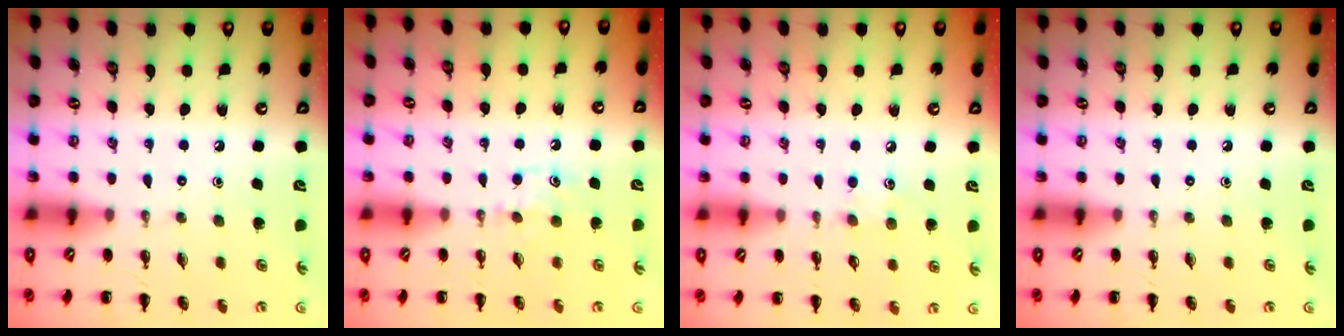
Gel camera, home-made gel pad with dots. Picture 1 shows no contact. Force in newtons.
{"total": 5.6, "press": 5.3, "slide": 1.7}
{"total": 6.1, "press": 5.9, "slide": 1.5}
{"total": 0.0}